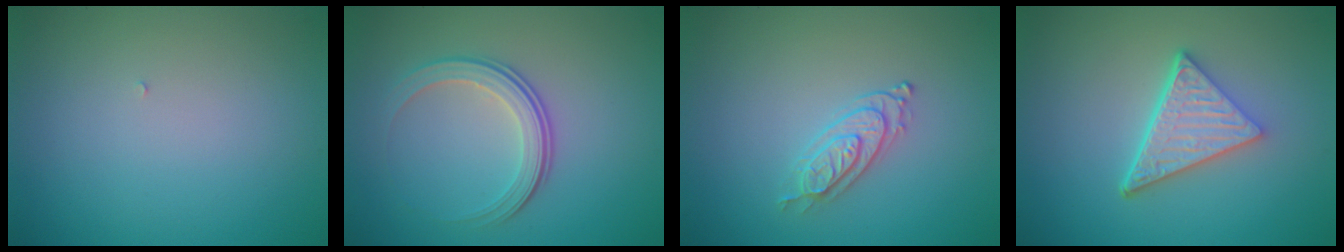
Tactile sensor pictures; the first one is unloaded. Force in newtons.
{"total": 3.2, "press": 2.6, "slide": 1.9}
{"total": 2.2, "press": 2.0, "slide": 0.7}
{"total": 5.3, "press": 3.7, "slide": 3.8}